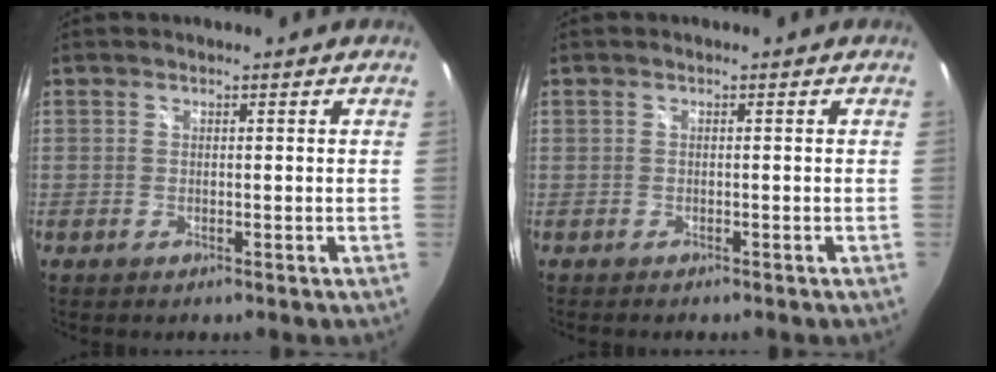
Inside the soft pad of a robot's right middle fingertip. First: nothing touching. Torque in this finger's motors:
{"motor_torque": [-0.61, 0.14, 0.03, -0.01]}